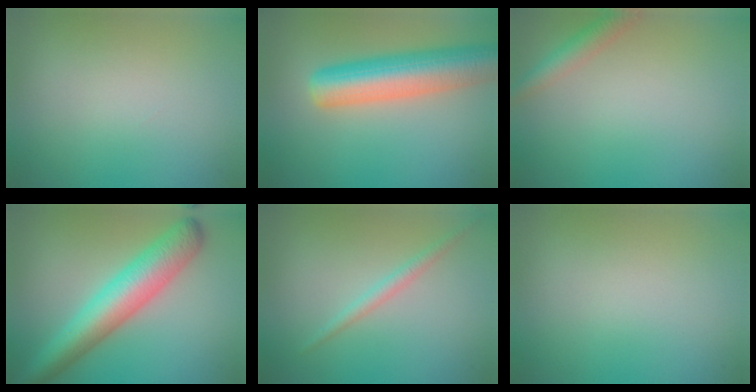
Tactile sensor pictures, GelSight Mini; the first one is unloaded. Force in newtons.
{"total": 7.9, "press": 7.9, "slide": 0.4}
{"total": 2.4, "press": 2.4, "slide": 0.1}
{"total": 7.0, "press": 7.0, "slide": 0.2}
{"total": 1.3, "press": 1.3, "slide": 0.1}
{"total": 0.0}